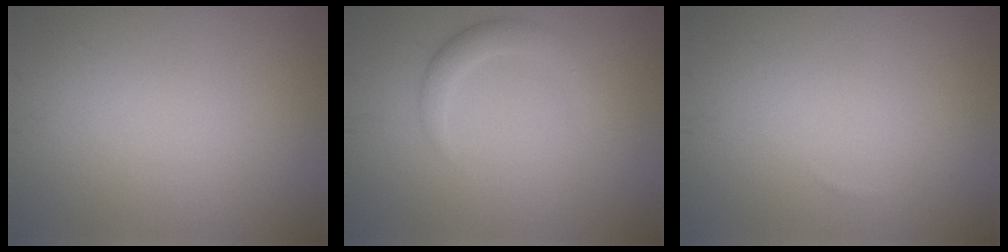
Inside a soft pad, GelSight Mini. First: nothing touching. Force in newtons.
{"total": 2.0, "press": 2.0, "slide": 0.1}
{"total": 0.0}